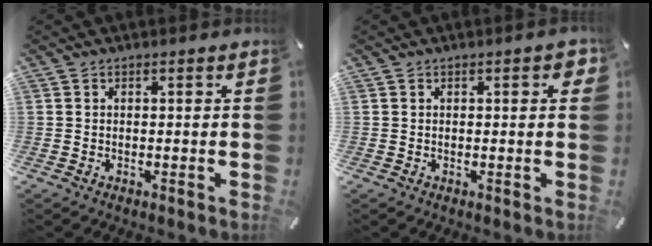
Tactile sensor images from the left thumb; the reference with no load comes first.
{"total": 2.2, "force": [0.5, 0.8, 2.0], "torque": [-0.024, 0.000, 0.003]}